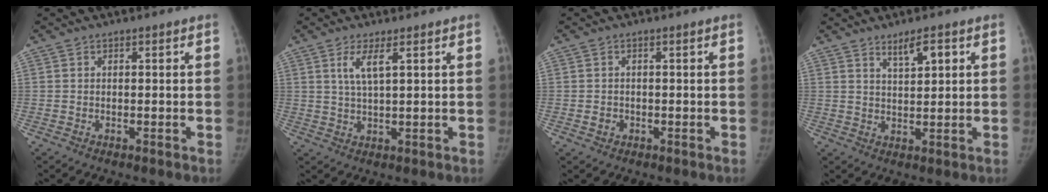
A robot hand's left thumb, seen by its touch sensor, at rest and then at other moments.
{"total": 3.9, "force": [1.8, 0.6, 3.5], "torque": [-0.075, -0.011, 0.040]}
{"total": 1.4, "force": [-0.4, 1.2, 0.5], "torque": [-0.003, 0.006, -0.005]}
{"total": 4.2, "force": [2.3, 1.2, 3.2], "torque": [-0.049, -0.013, 0.043]}